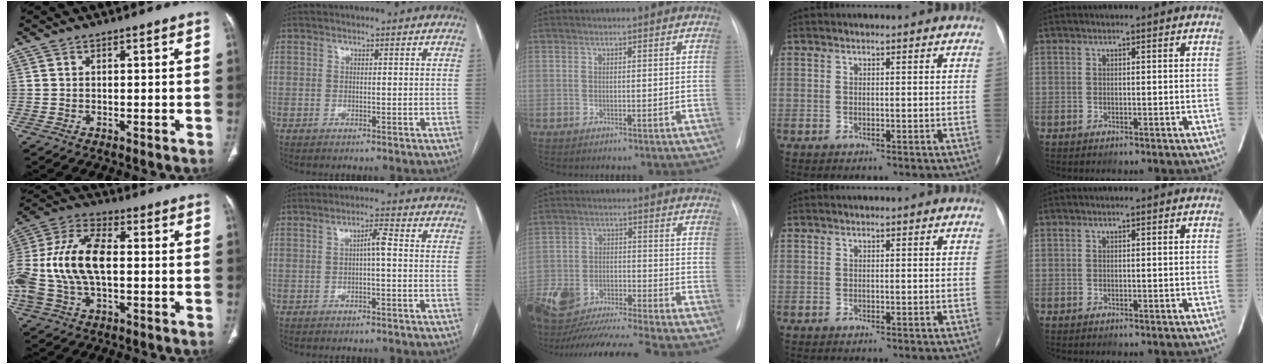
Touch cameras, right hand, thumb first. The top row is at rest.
{"thumb": {"total": 20.1, "force": [-0.5, 11.1, 16.8], "torque": [-0.389, 0.021, -0.009]}, "index": {"total": 2.7, "force": [0.0, 0.3, 2.7], "torque": [-0.044, 0.006, -0.001]}, "middle": {"total": 20.5, "force": [-18.2, 1.7, 9.4], "torque": [-0.221, -0.020, -0.305]}}